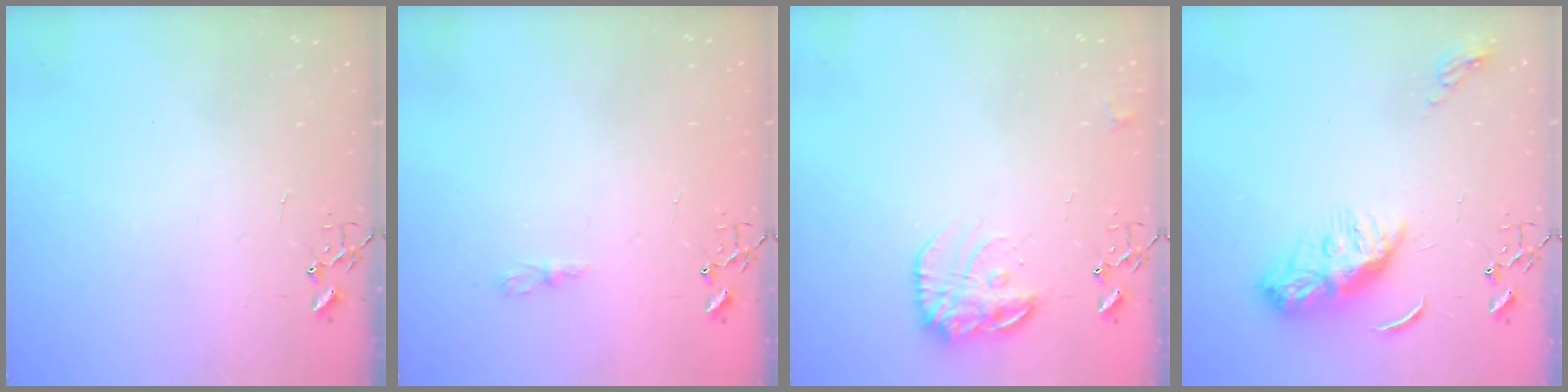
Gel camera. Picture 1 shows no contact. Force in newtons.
{"total": 3.5, "press": 3.5, "slide": 0.5}
{"total": 14.8, "press": 14.8, "slide": 0.8}
{"total": 9.4, "press": 9.4, "slide": 0.6}